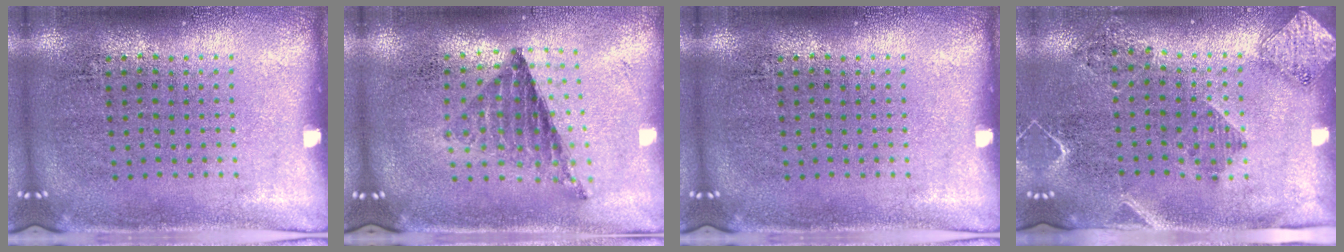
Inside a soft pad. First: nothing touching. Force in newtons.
{"total": 0.8, "press": 0.8, "slide": 0.1}
{"total": 0.0}
{"total": 1.8, "press": 1.6, "slide": 0.9}